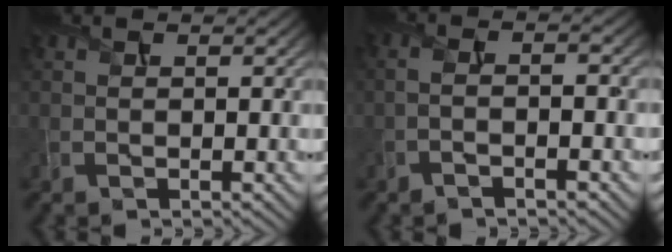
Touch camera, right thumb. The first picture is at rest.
{"total": 2.6, "force": [-1.4, 0.5, 2.2], "torque": [-0.041, 0.005, -0.037]}